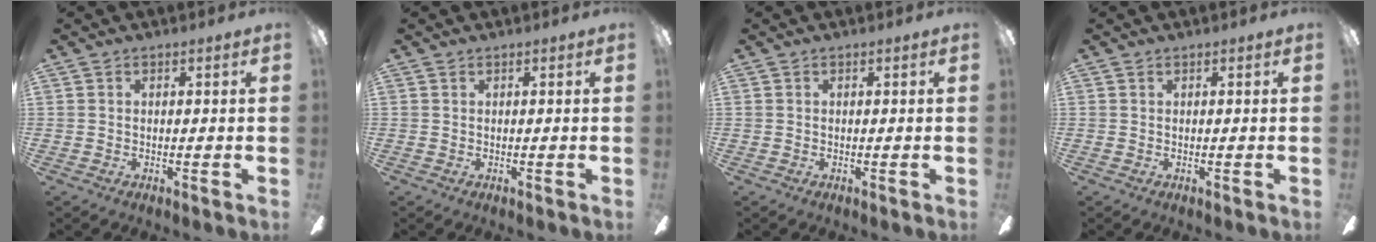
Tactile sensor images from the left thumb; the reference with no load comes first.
{"total": 0.0}
{"total": 0.0}
{"total": 0.0}